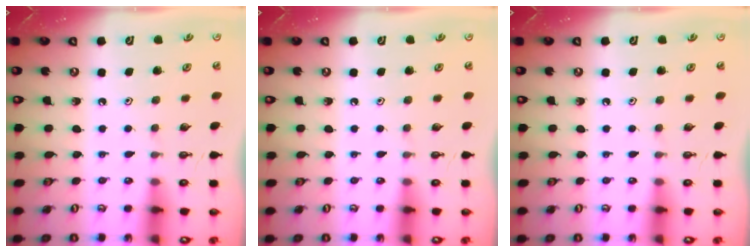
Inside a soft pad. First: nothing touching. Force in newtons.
{"total": 0.0}
{"total": 0.0}